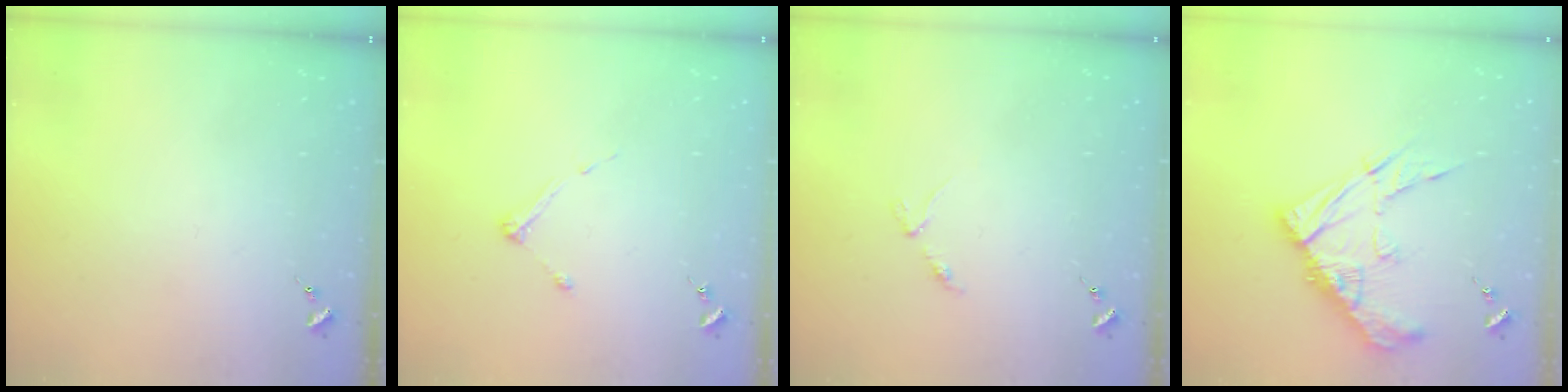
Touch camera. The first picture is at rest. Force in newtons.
{"total": 3.4, "press": 3.4, "slide": 0.4}
{"total": 2.9, "press": 2.8, "slide": 0.4}
{"total": 15.6, "press": 15.5, "slide": 1.4}